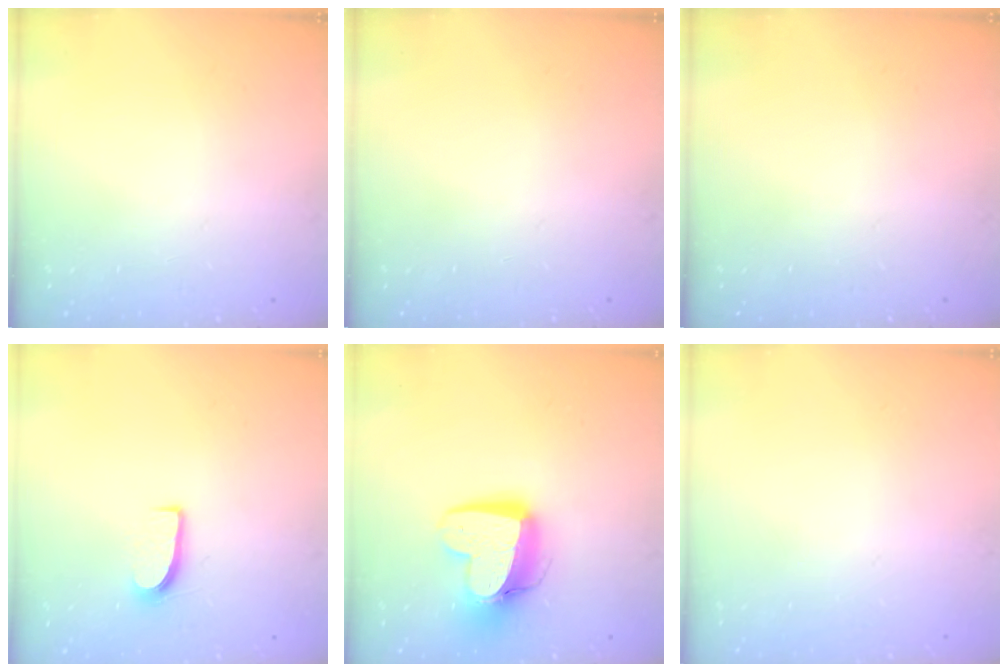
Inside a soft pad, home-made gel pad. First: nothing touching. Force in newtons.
{"total": 0.0}
{"total": 0.0}
{"total": 6.5, "press": 6.4, "slide": 0.6}
{"total": 15.5, "press": 15.5, "slide": 1.2}
{"total": 0.0}